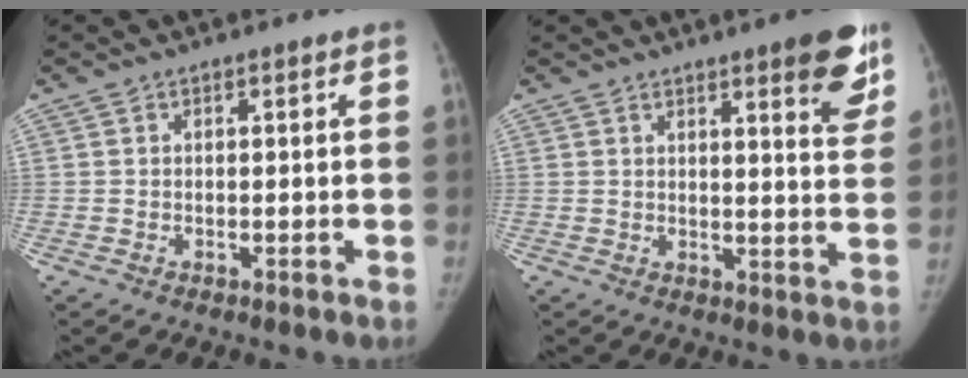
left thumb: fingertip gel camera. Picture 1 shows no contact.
{"total": 9.4, "force": [5.7, 1.9, 7.2], "torque": [-0.065, -0.030, 0.070]}